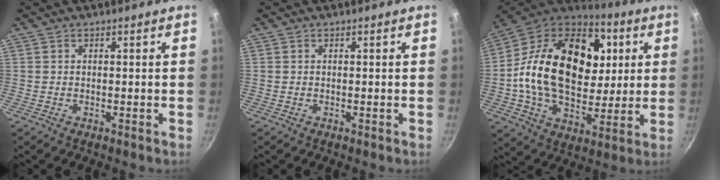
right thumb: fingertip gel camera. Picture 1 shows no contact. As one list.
[{"total": 0.0}, {"total": 29.2, "force": [4.6, 19.8, 21.0], "torque": [-0.341, 0.013, 0.069]}]